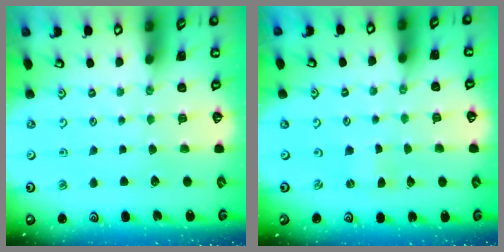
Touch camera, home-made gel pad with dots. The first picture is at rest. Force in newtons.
{"total": 0.0}